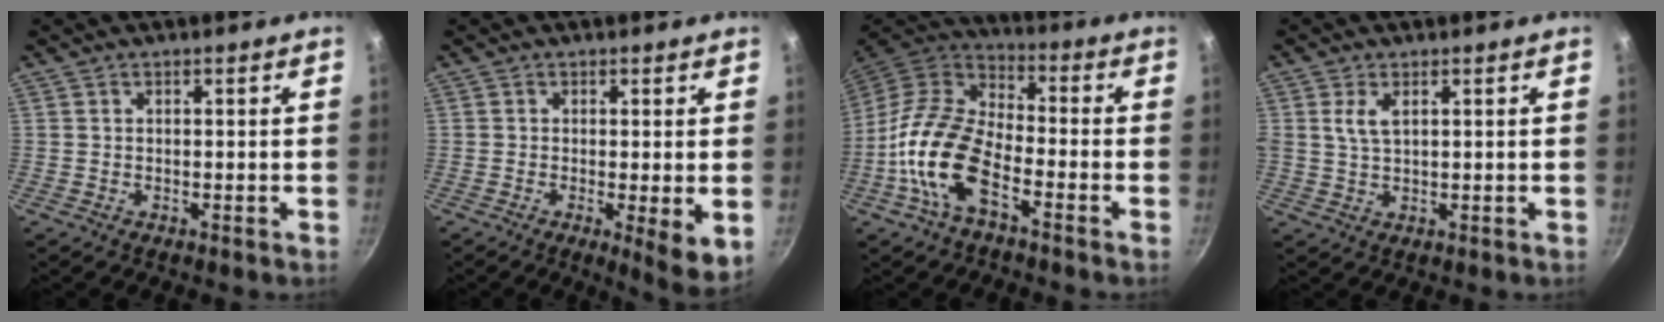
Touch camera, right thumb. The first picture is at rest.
{"total": 5.9, "force": [-0.9, 1.3, 5.7], "torque": [-0.090, -0.020, -0.017]}
{"total": 16.0, "force": [-5.9, 8.0, 12.5], "torque": [-0.255, 0.044, -0.121]}
{"total": 3.3, "force": [1.3, 1.6, 2.6], "torque": [-0.055, -0.001, 0.032]}